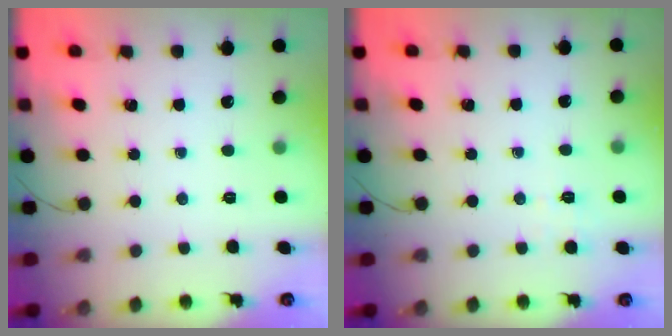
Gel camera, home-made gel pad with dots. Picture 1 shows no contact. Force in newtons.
{"total": 2.2, "press": 1.7, "slide": 1.5}